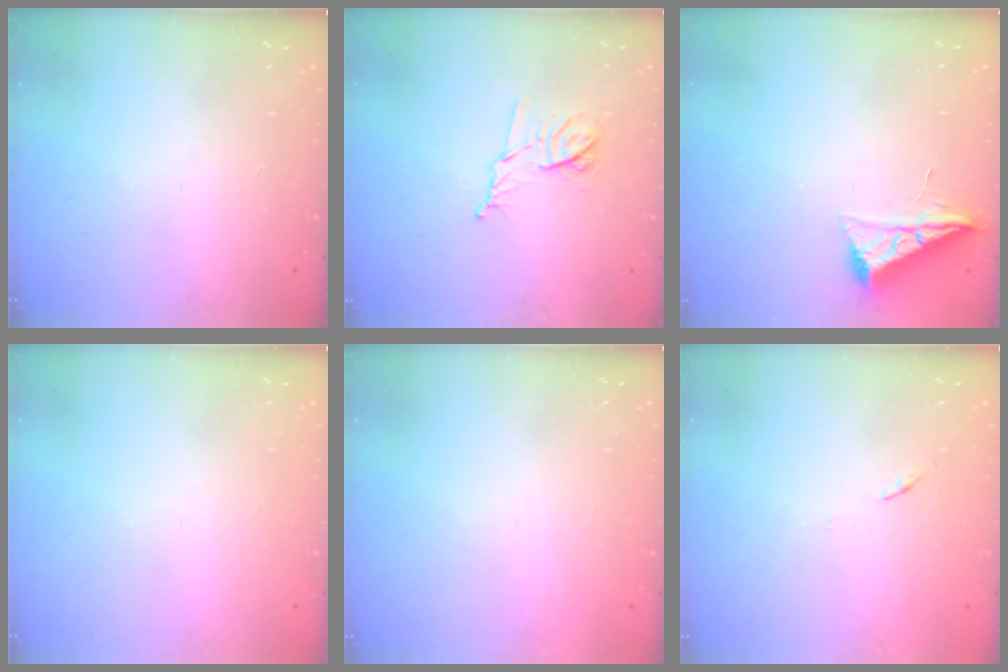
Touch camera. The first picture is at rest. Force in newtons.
{"total": 9.4, "press": 9.4, "slide": 0.7}
{"total": 6.8, "press": 6.8, "slide": 0.9}
{"total": 0.0}
{"total": 1.5, "press": 1.5, "slide": 0.1}
{"total": 3.5, "press": 3.4, "slide": 0.6}